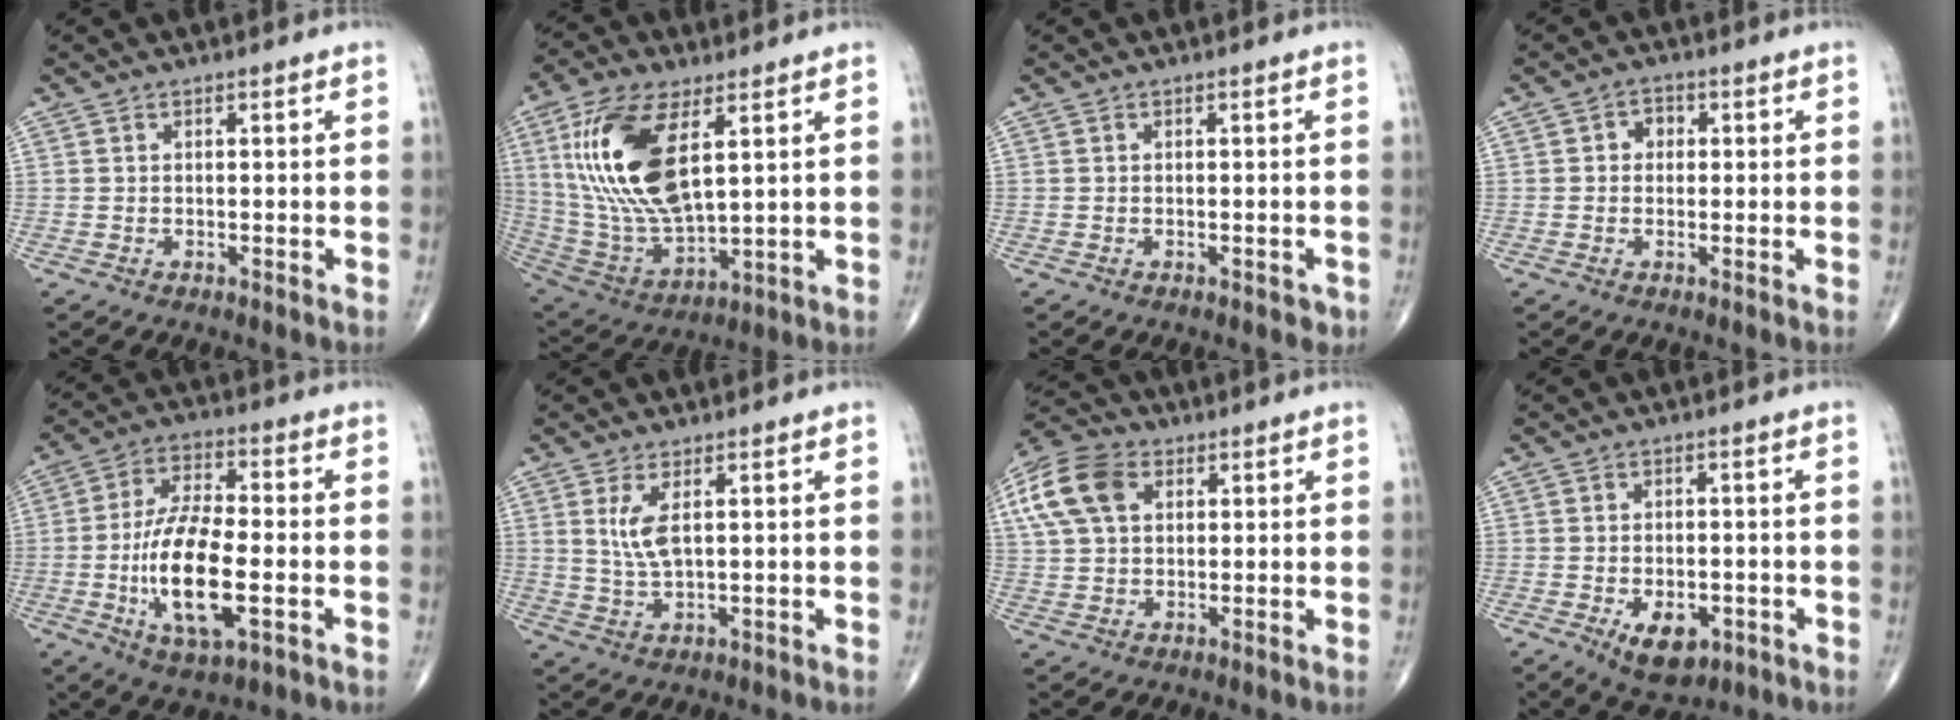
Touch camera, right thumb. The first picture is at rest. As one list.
[{"total": 20.4, "force": [6.1, 9.0, 17.2], "torque": [-0.354, -0.026, 0.123]}, {"total": 1.0, "force": [-0.5, 0.7, 0.6], "torque": [-0.001, 0.002, -0.005]}, {"total": 2.7, "force": [0.3, 2.3, 1.4], "torque": [-0.003, 0.008, -0.002]}, {"total": 16.1, "force": [-3.5, 6.2, 14.5], "torque": [-0.271, 0.009, -0.060]}, {"total": 5.0, "force": [1.6, 1.8, 4.4], "torque": [-0.093, -0.012, 0.040]}, {"total": 14.1, "force": [4.7, 9.6, 9.2], "torque": [-0.201, 0.016, 0.084]}, {"total": 7.2, "force": [-2.7, 4.2, 5.2], "torque": [-0.068, 0.002, -0.030]}]